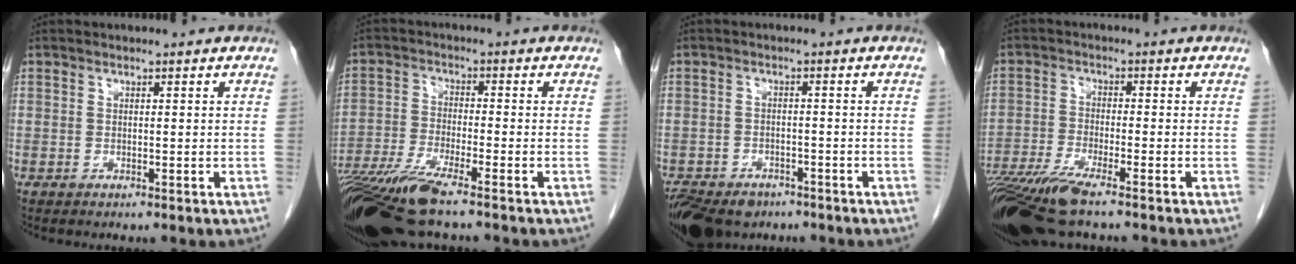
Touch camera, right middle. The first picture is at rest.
{"total": 12.2, "force": [-9.3, 0.8, 7.9], "torque": [-0.146, -0.029, -0.166]}
{"total": 12.1, "force": [-8.6, 6.8, 5.0], "torque": [-0.119, -0.015, -0.122]}
{"total": 11.1, "force": [-8.6, 0.8, 7.1], "torque": [-0.131, -0.024, -0.153]}